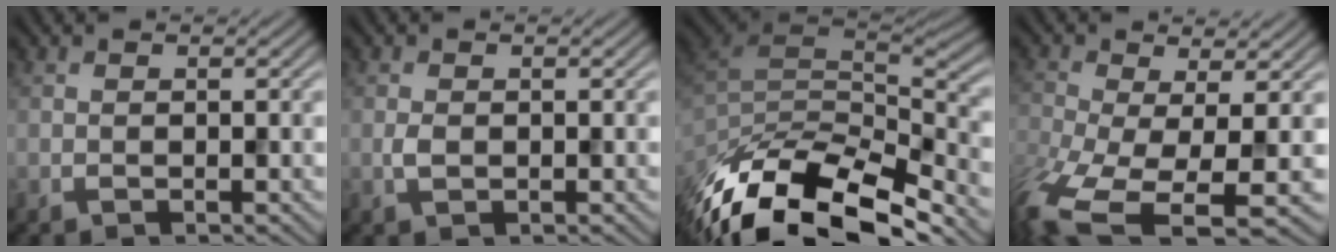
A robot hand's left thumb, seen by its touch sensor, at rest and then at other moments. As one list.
[{"total": 0.9, "force": [-0.3, 0.6, 0.6], "torque": [-0.016, -0.004, -0.004]}, {"total": 14.6, "force": [-9.0, 6.6, 9.5], "torque": [-0.230, -0.023, -0.148]}, {"total": 10.5, "force": [-4.8, 4.1, 8.4], "torque": [-0.205, -0.042, -0.069]}]